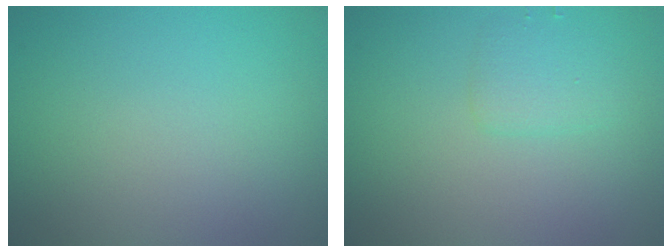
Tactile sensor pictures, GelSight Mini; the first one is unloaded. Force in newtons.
{"total": 1.5, "press": 1.5, "slide": 0.2}